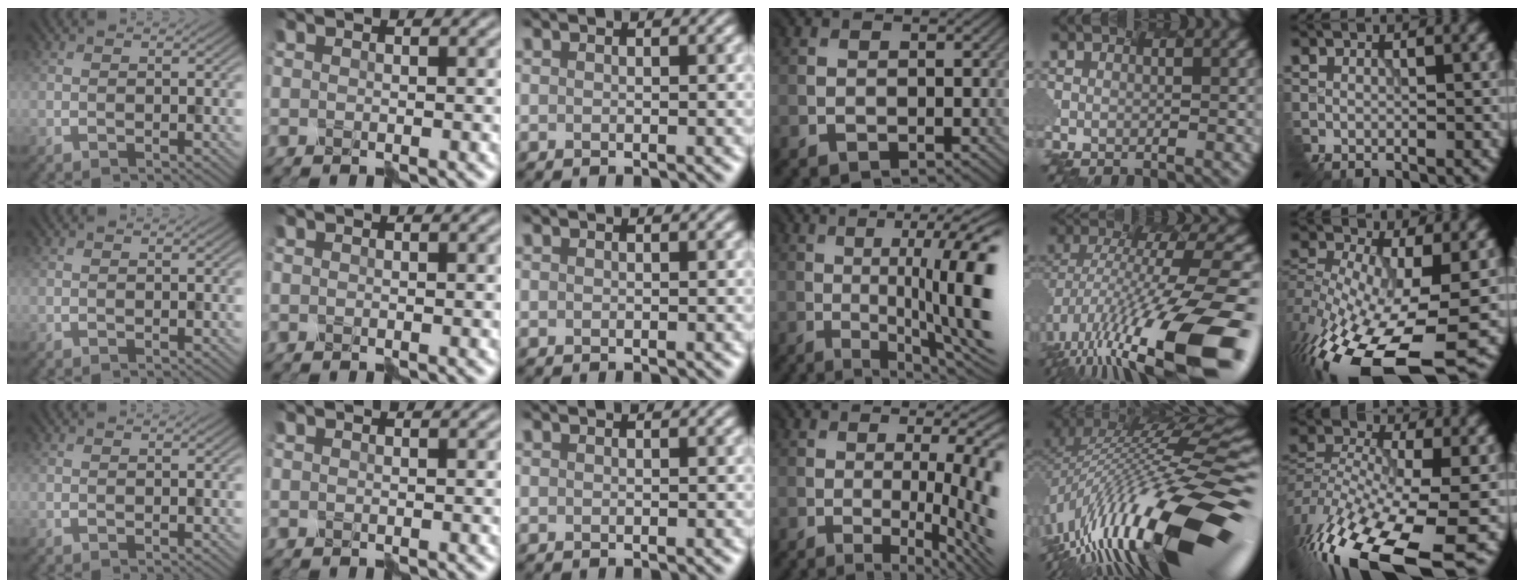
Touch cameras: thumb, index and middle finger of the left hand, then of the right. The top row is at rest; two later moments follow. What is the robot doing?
{"motion": "shake", "object": "plastic piggy bank"}